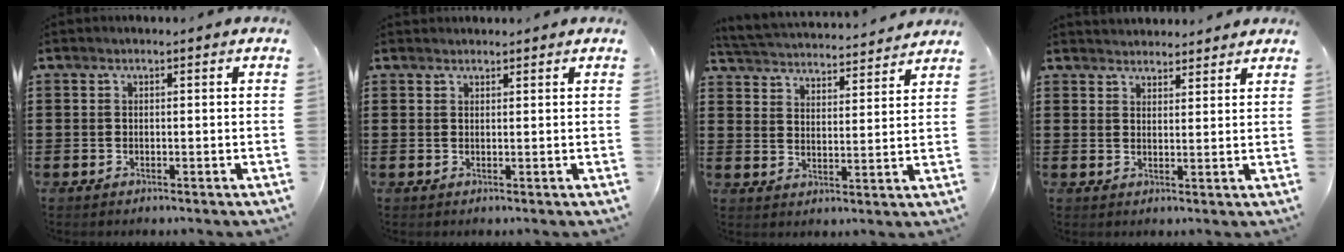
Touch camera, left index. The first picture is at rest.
{"total": 1.0, "force": [1.0, 0.2, 0.1], "torque": [-0.004, 0.000, 0.020]}
{"total": 4.1, "force": [4.1, -0.1, 0.0], "torque": [-0.023, -0.033, 0.067]}
{"total": 2.6, "force": [2.6, 0.3, -0.3], "torque": [0.000, -0.005, 0.051]}